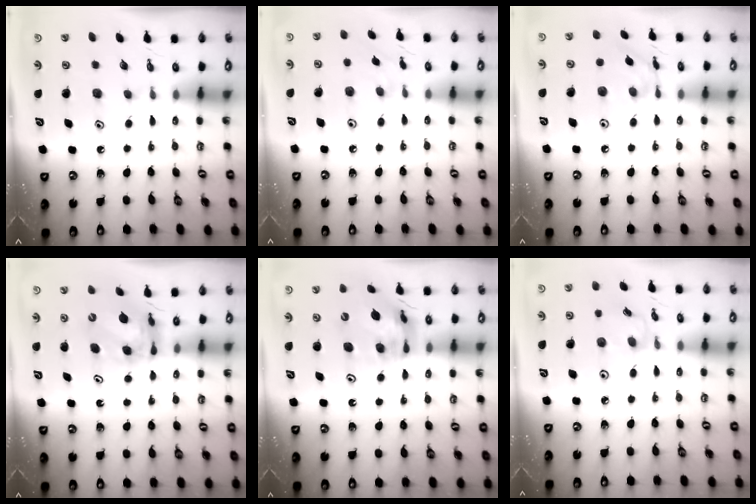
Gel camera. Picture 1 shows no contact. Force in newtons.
{"total": 3.1, "press": 3.1, "slide": 0.6}
{"total": 4.6, "press": 4.5, "slide": 0.2}
{"total": 5.7, "press": 5.6, "slide": 0.6}
{"total": 12.5, "press": 12.4, "slide": 1.2}
{"total": 3.3, "press": 3.2, "slide": 0.4}